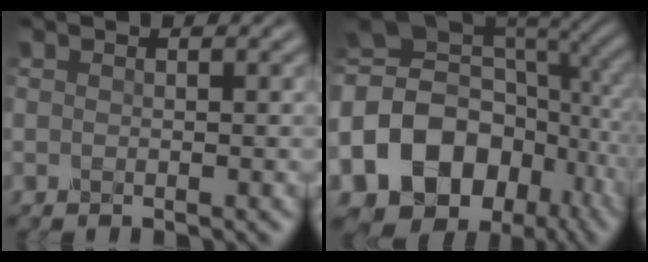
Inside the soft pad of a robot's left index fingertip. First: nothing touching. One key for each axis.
{"total": 16.4, "fx": -4.4, "fy": 12.7, "fz": 9.4, "tx": -0.204, "ty": -0.006, "tz": -0.083}